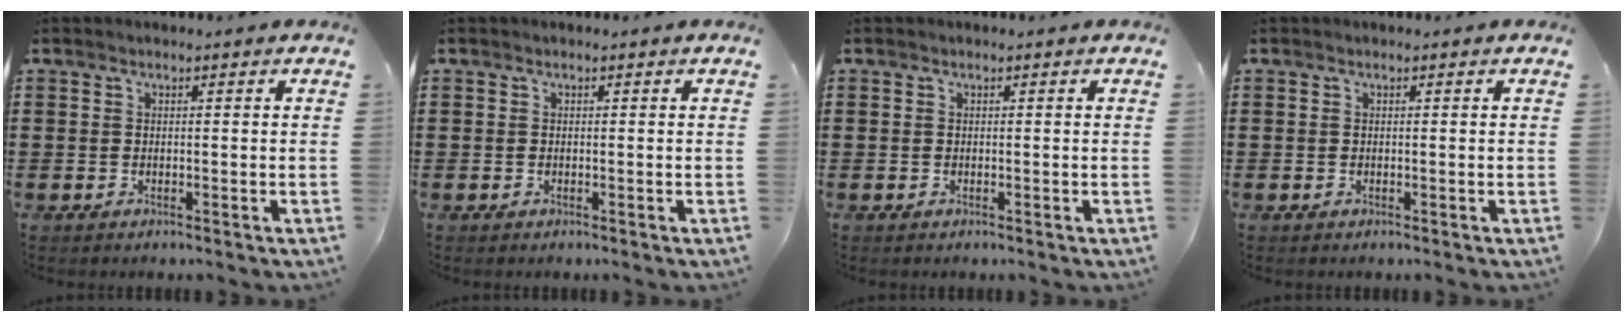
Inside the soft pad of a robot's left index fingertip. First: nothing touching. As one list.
[{"total": 0.0}, {"total": 0.0}, {"total": 0.0}]